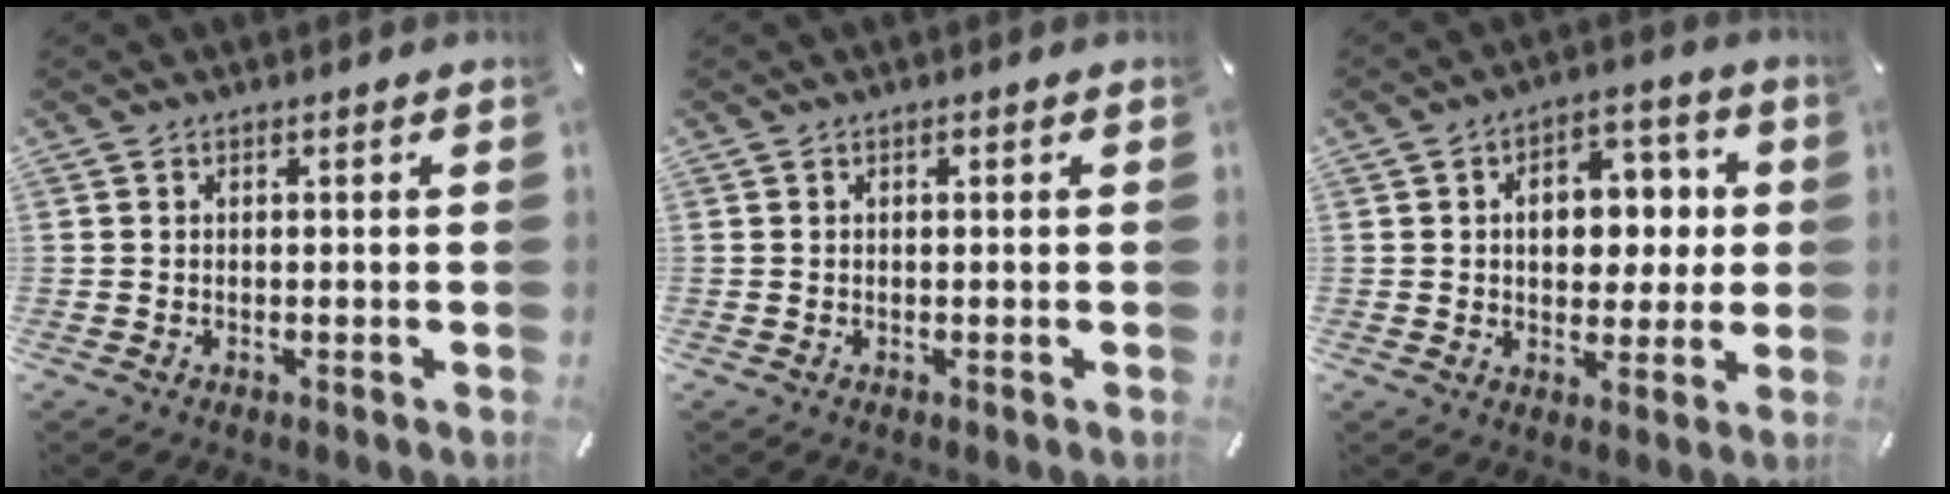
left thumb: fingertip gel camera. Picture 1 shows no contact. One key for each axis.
{"total": 0.0}
{"total": 10.9, "fx": 1.3, "fy": 8.1, "fz": 7.3, "tx": -0.086, "ty": -0.001, "tz": 0.018}